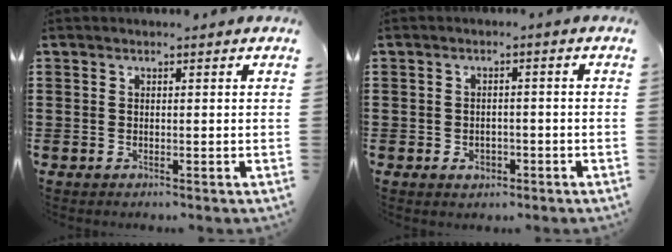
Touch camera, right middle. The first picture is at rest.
{"total": 1.8, "force": [-0.9, 1.2, 1.0], "torque": [-0.016, -0.005, -0.020]}